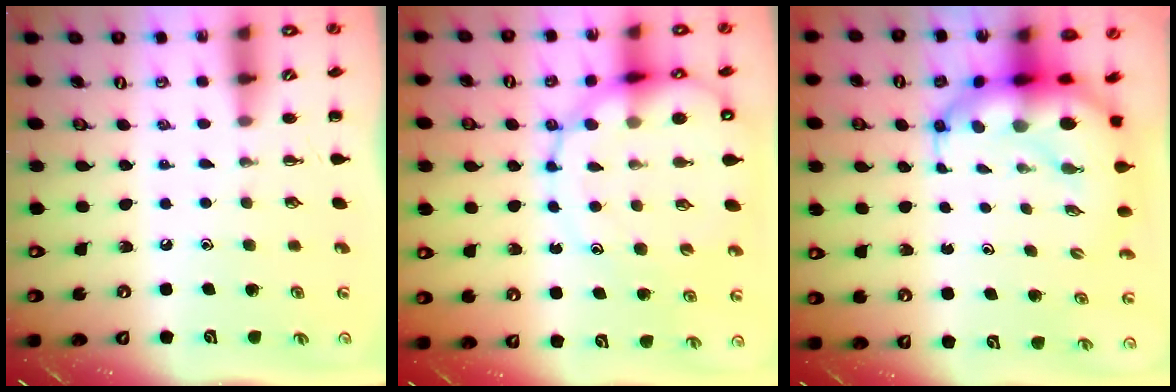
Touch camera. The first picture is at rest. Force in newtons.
{"total": 15.9, "press": 15.6, "slide": 3.3}
{"total": 10.5, "press": 10.1, "slide": 2.9}